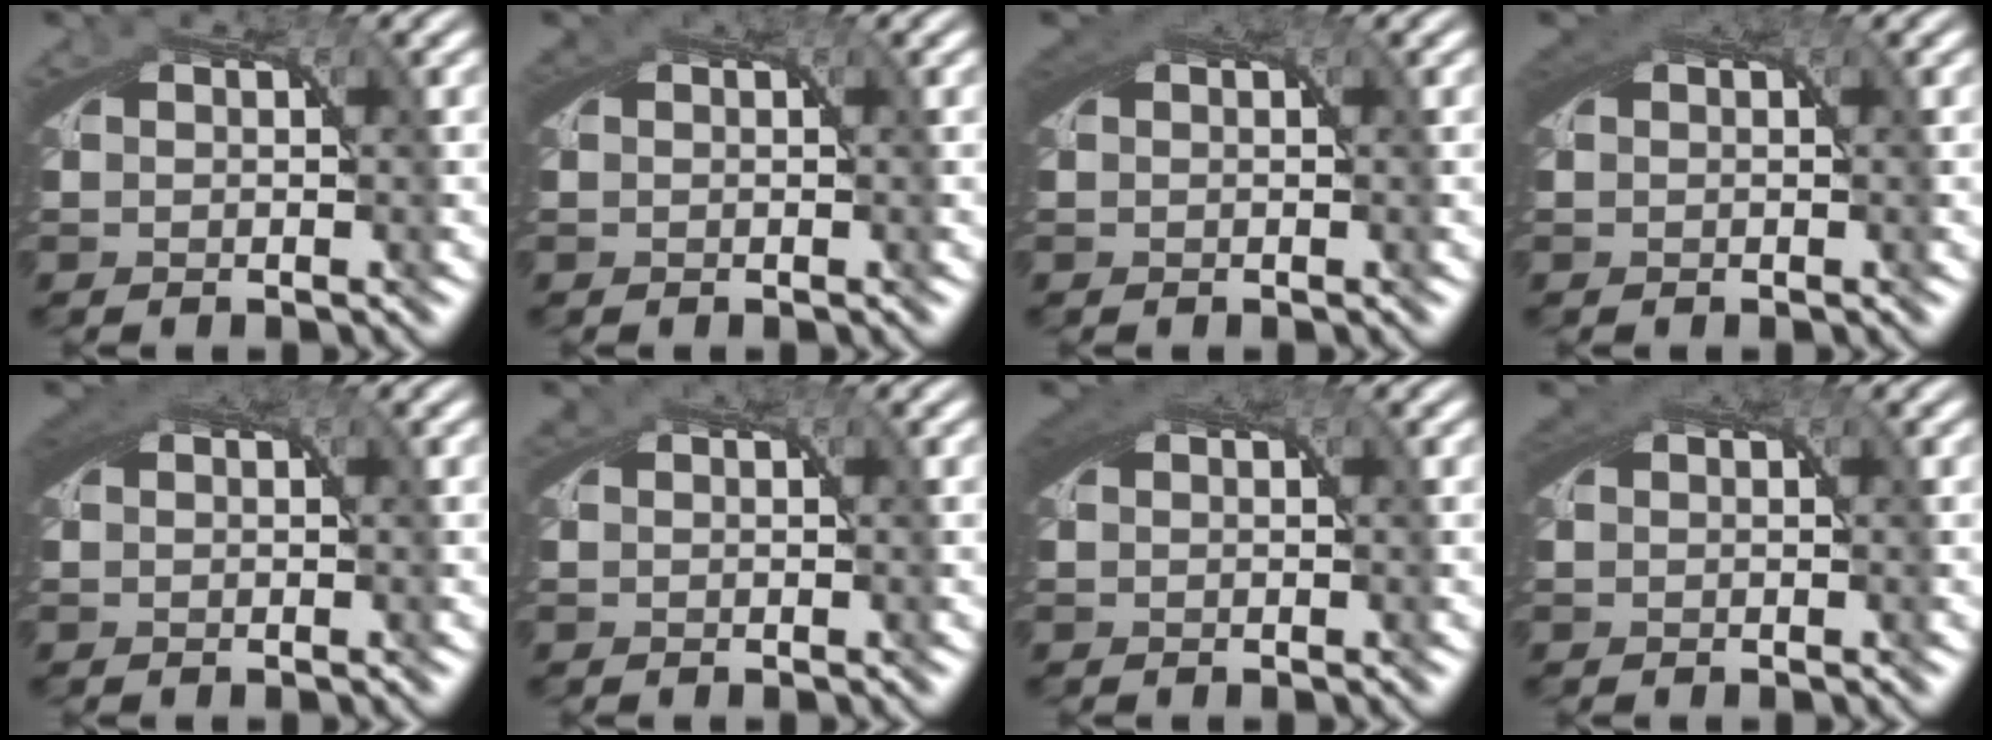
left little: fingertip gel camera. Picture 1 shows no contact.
{"total": 0.5, "force": [0.3, 0.4, 0.3], "torque": [-0.005, -0.001, 0.003]}
{"total": 1.4, "force": [0.5, 0.9, 0.9], "torque": [-0.018, -0.001, 0.008]}
{"total": 1.3, "force": [0.6, 0.8, 0.9], "torque": [-0.017, -0.001, 0.008]}
{"total": 1.7, "force": [0.6, 1.0, 1.2], "torque": [-0.026, -0.002, 0.011]}
{"total": 0.0}
{"total": 1.7, "force": [0.6, 1.0, 1.3], "torque": [-0.026, -0.002, 0.010]}
{"total": 1.1, "force": [0.5, 0.7, 0.7], "torque": [-0.013, -0.001, 0.007]}